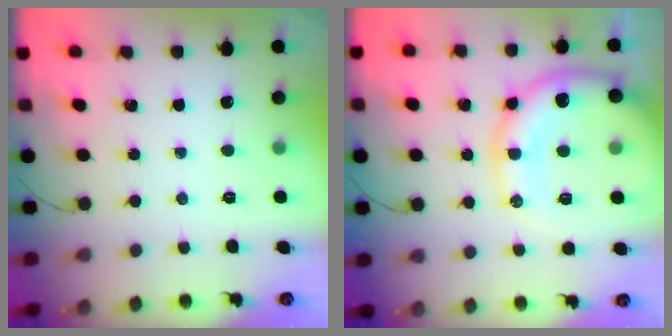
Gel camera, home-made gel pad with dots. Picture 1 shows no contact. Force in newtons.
{"total": 17.0, "press": 16.9, "slide": 2.2}